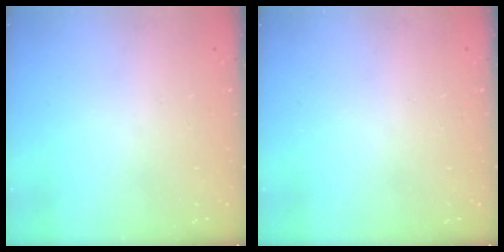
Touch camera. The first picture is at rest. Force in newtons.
{"total": 0.0}